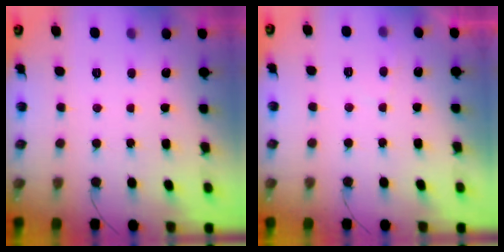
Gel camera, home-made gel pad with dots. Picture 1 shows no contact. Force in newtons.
{"total": 1.3, "press": 1.2, "slide": 0.5}